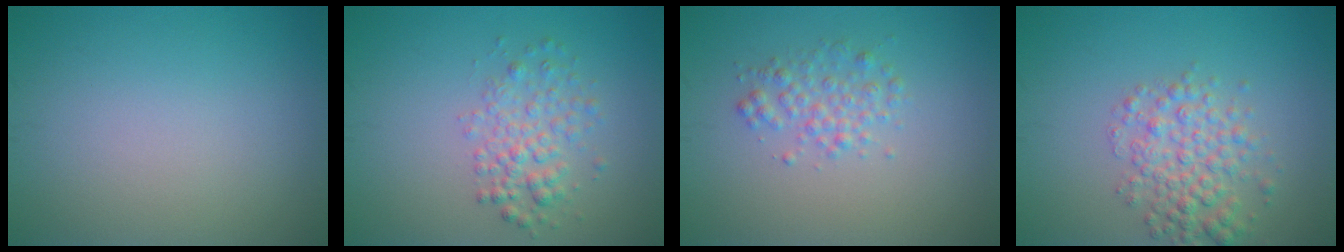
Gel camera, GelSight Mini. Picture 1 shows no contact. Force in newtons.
{"total": 2.8, "press": 2.8, "slide": 0.1}
{"total": 2.0, "press": 2.0, "slide": 0.0}
{"total": 3.9, "press": 3.9, "slide": 0.1}